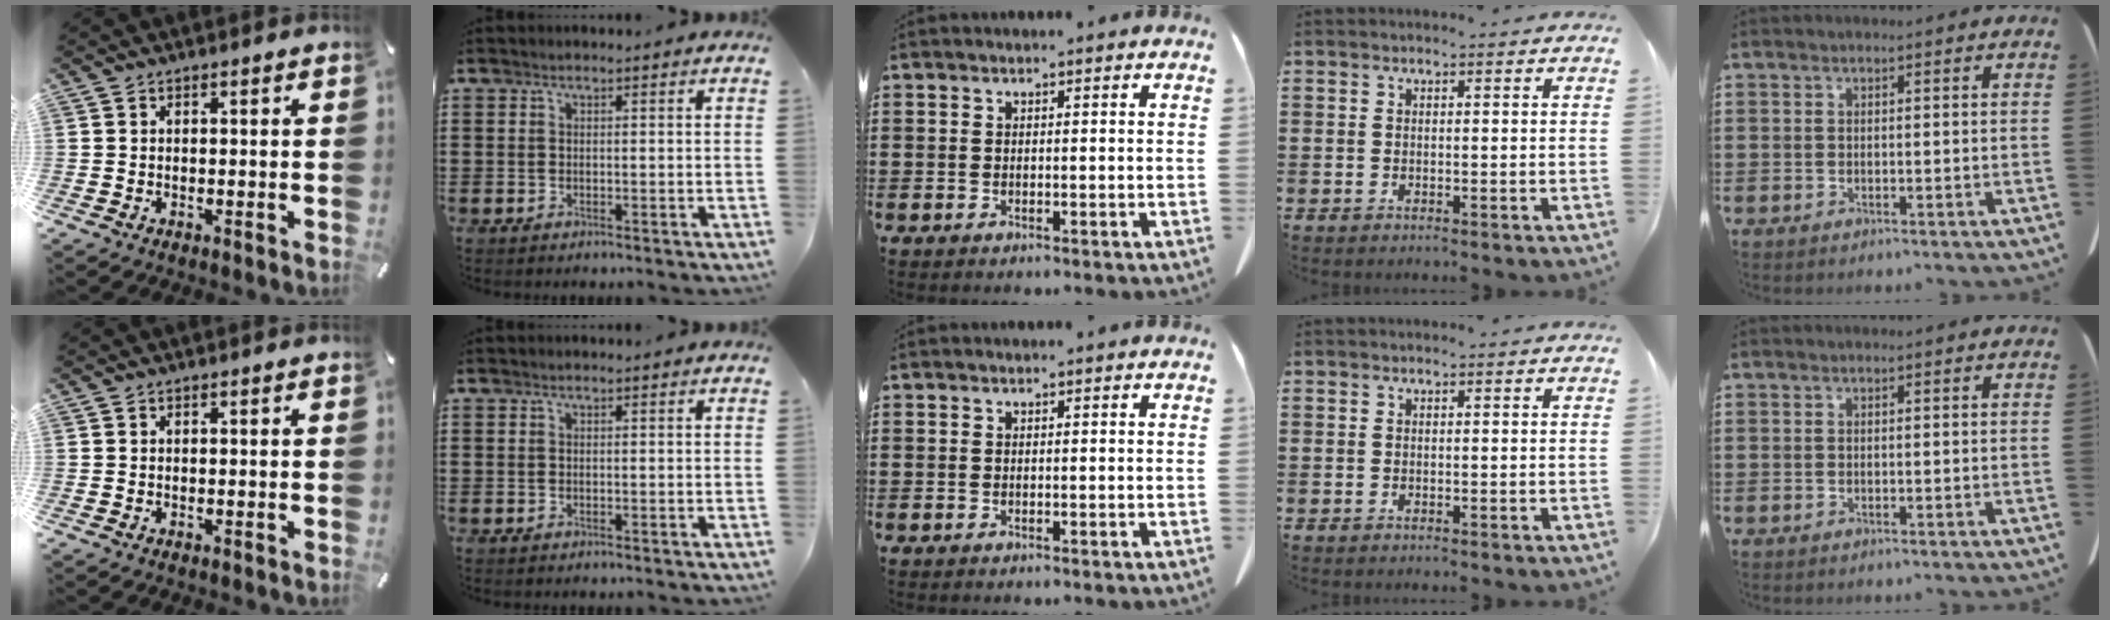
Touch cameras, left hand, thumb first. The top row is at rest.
{}